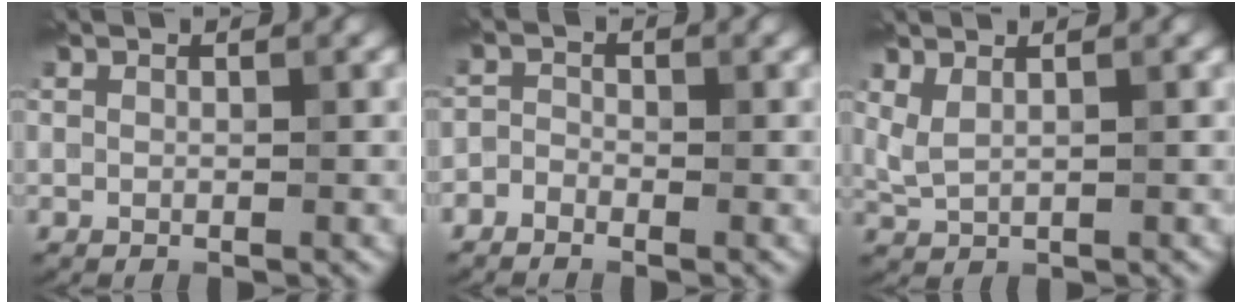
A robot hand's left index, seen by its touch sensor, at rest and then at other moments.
{"total": 1.5, "force": [-1.4, 0.5, -0.2], "torque": [0.011, 0.000, -0.032]}
{"total": 1.7, "force": [1.0, 0.5, 1.3], "torque": [-0.033, 0.003, 0.028]}